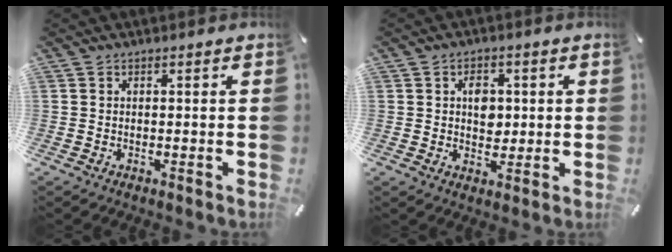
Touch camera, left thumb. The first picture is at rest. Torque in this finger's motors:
{"motor_torque": [1.18, 1.10, 0.43, -0.38, 0.01]}